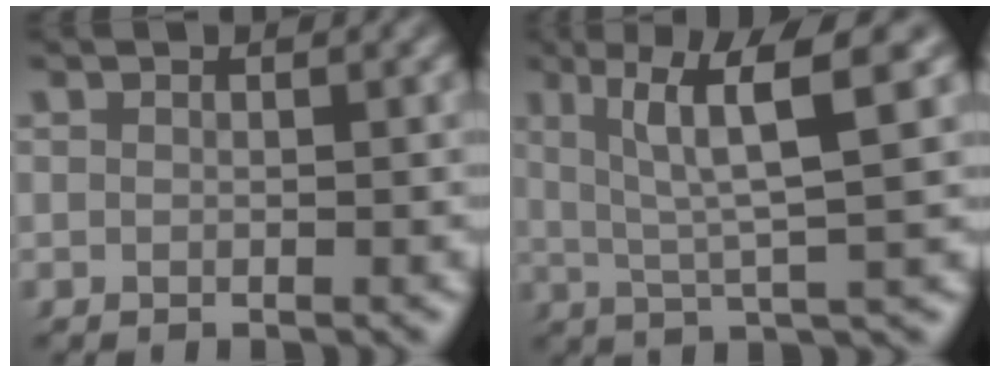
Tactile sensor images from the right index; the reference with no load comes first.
{"total": 6.3, "force": [2.6, 0.8, 5.7], "torque": [-0.089, 0.013, 0.037]}